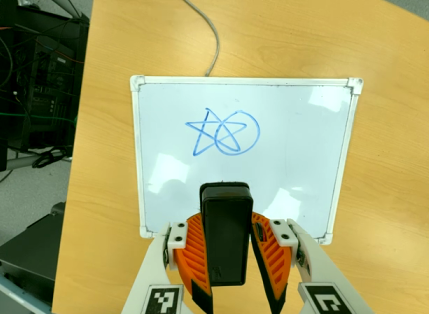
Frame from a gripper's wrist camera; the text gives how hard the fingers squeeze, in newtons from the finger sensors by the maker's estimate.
{"total": 8.7, "left": 7.4, "right": 10.0}